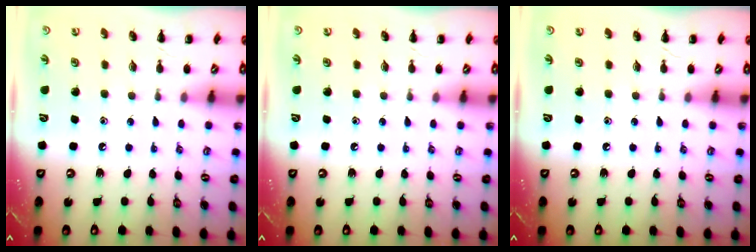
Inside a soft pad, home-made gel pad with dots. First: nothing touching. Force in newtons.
{"total": 0.0}
{"total": 0.0}